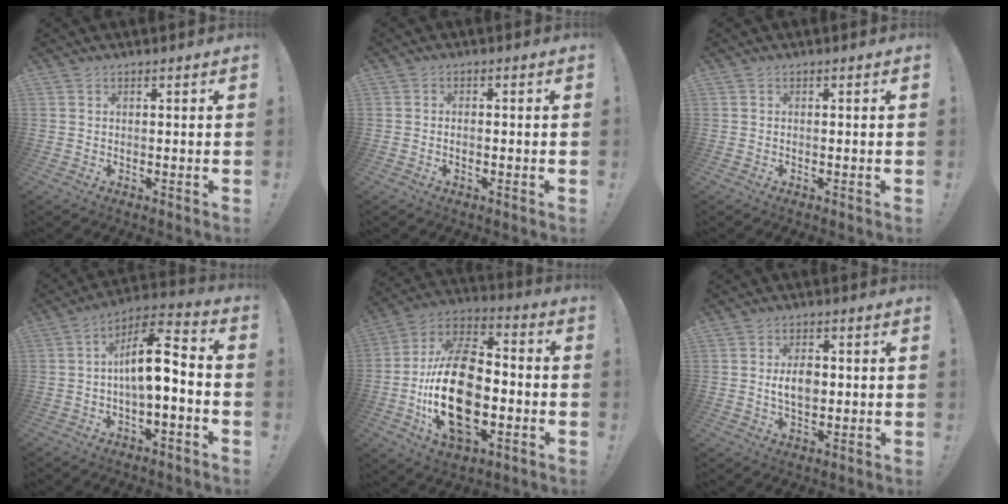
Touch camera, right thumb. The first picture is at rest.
{"total": 1.4, "force": [-0.7, 0.5, 1.1], "torque": [-0.020, 0.003, -0.012]}
{"total": 0.0}
{"total": 11.6, "force": [-0.3, 3.6, 11.0], "torque": [-0.182, 0.005, -0.008]}
{"total": 26.1, "force": [-4.4, 15.4, 20.5], "torque": [-0.381, 0.019, -0.067]}
{"total": 6.3, "force": [0.0, 3.9, 4.9], "torque": [-0.076, 0.004, -0.003]}